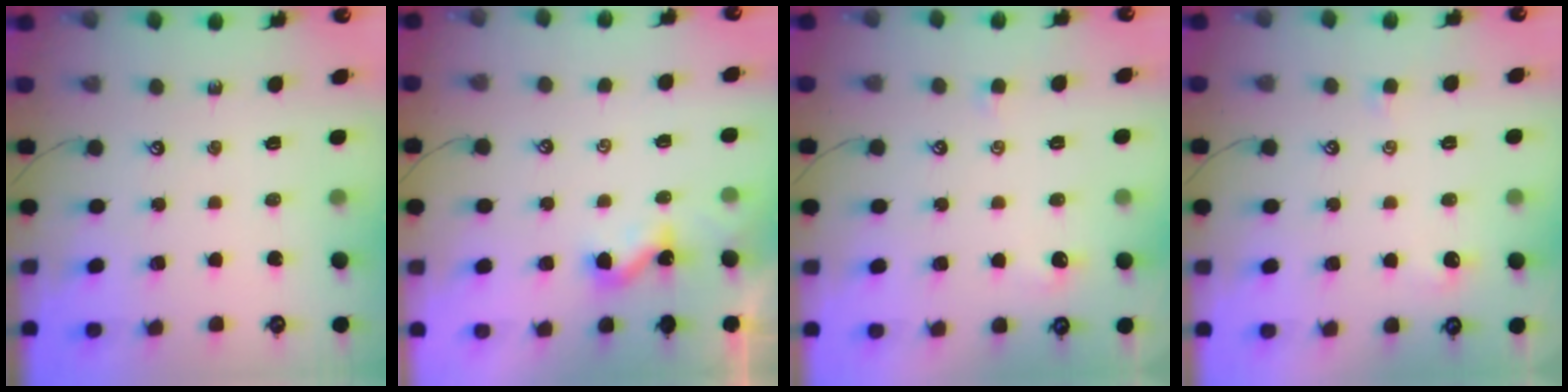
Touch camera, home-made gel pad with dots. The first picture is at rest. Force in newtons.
{"total": 1.1, "press": 1.1, "slide": 0.2}
{"total": 1.9, "press": 1.8, "slide": 0.4}
{"total": 1.9, "press": 1.8, "slide": 0.4}